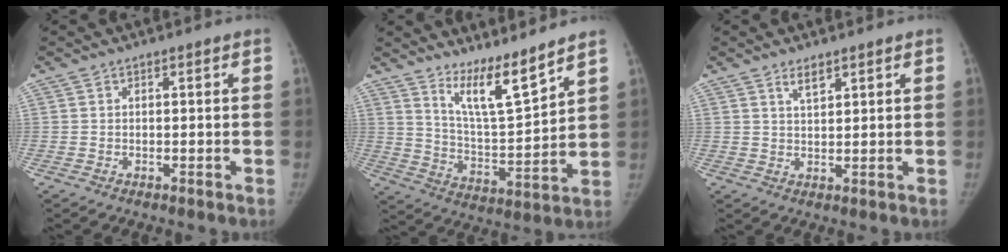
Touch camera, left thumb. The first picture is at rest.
{"total": 10.5, "force": [8.5, 0.9, 6.1], "torque": [-0.100, -0.081, 0.162]}
{"total": 2.6, "force": [1.9, 0.9, 1.6], "torque": [-0.023, -0.013, 0.037]}